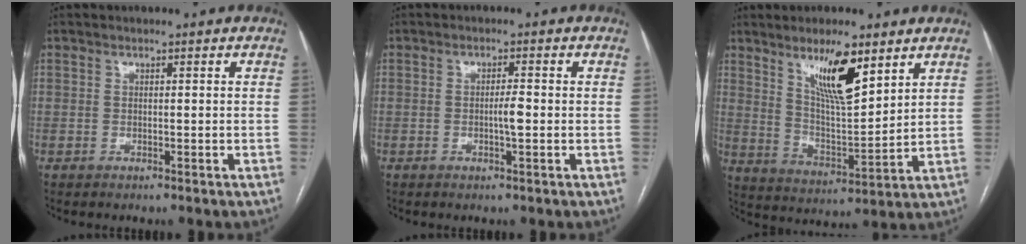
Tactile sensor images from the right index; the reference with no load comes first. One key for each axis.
{"total": 2.2, "fx": -0.4, "fy": 0.2, "fz": 2.2, "tx": -0.040, "ty": 0.000, "tz": -0.007}
{"total": 11.2, "fx": 6.8, "fy": 2.1, "fz": 8.6, "tx": -0.156, "ty": -0.009, "tz": 0.127}